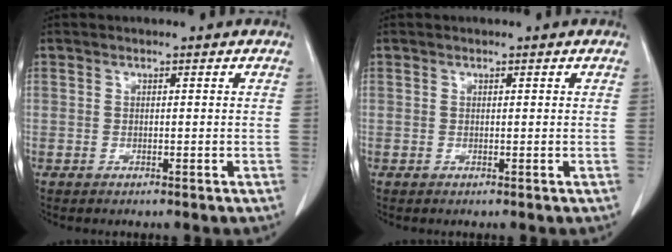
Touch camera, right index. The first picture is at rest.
{"total": 0.0}